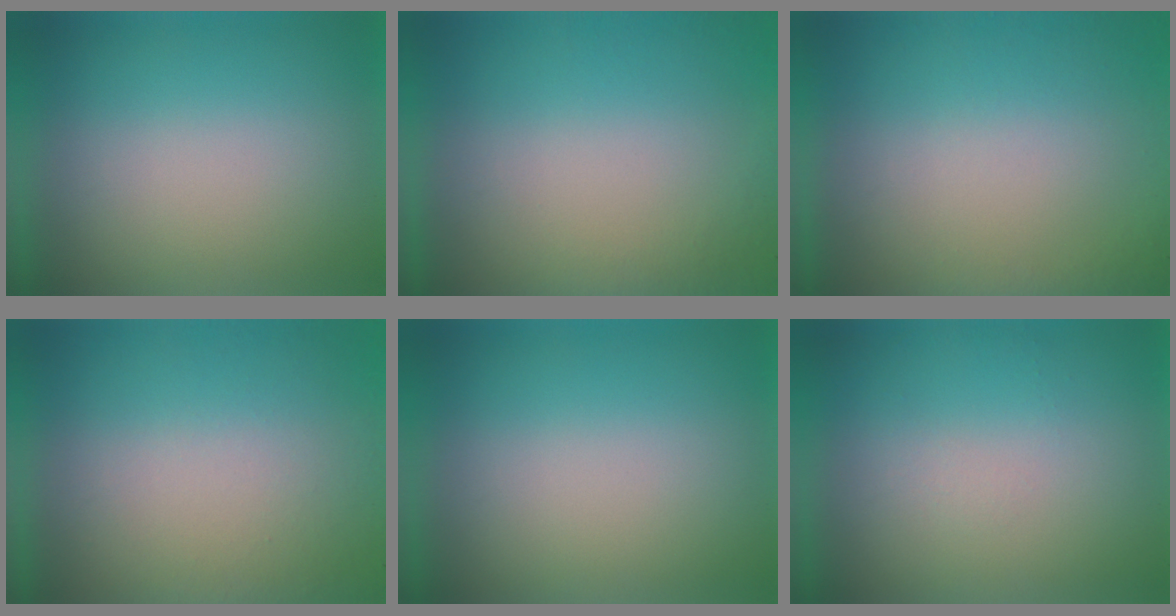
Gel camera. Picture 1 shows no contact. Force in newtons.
{"total": 4.9}
{"total": 5.3}
{"total": 8.2}
{"total": 0.0}
{"total": 1.0}